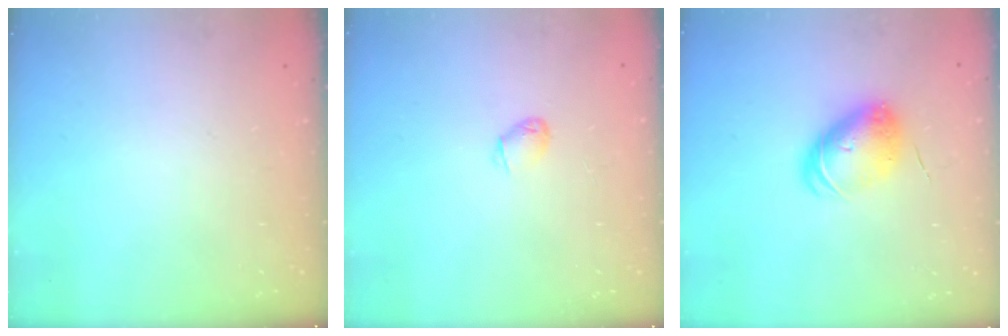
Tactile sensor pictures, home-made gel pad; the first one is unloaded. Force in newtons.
{"total": 2.4, "press": 2.4, "slide": 0.4}
{"total": 8.5, "press": 8.4, "slide": 1.1}